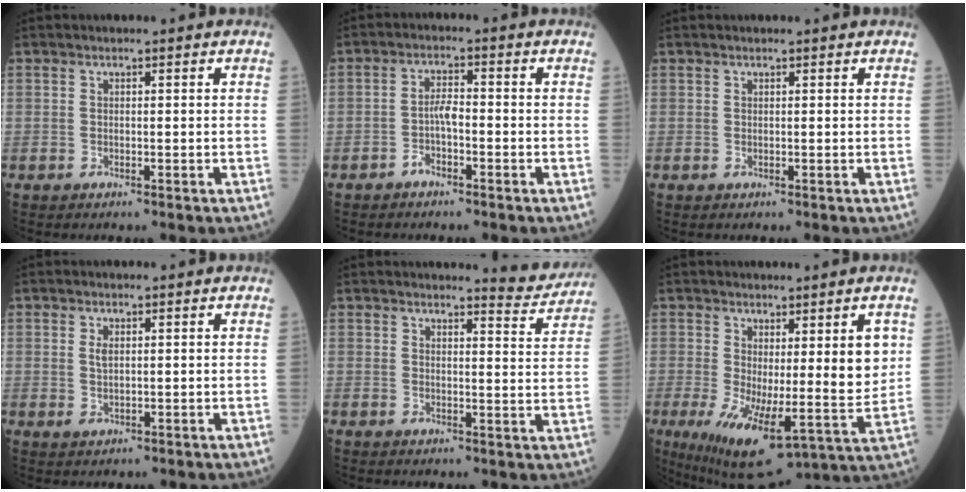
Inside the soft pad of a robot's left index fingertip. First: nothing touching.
{"total": 2.8, "force": [-1.3, 0.9, 2.3], "torque": [-0.046, 0.007, -0.026]}
{"total": 0.0}
{"total": 1.8, "force": [0.4, 1.0, 1.4], "torque": [-0.030, -0.003, 0.010]}
{"total": 5.2, "force": [5.2, 0.1, 0.3], "torque": [-0.007, -0.033, 0.047]}
{"total": 14.0, "force": [1.0, 3.0, 13.6], "torque": [-0.211, -0.010, 0.028]}